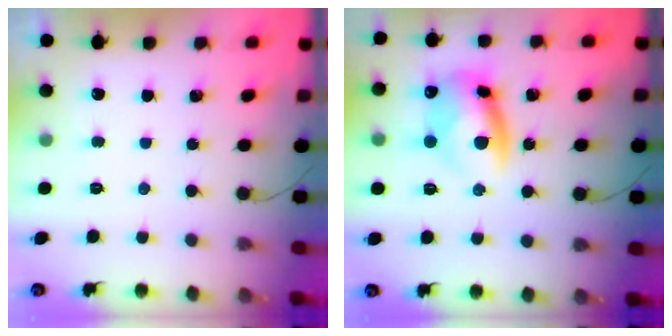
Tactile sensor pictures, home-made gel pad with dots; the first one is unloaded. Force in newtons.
{"total": 10.0, "press": 9.9, "slide": 1.5}